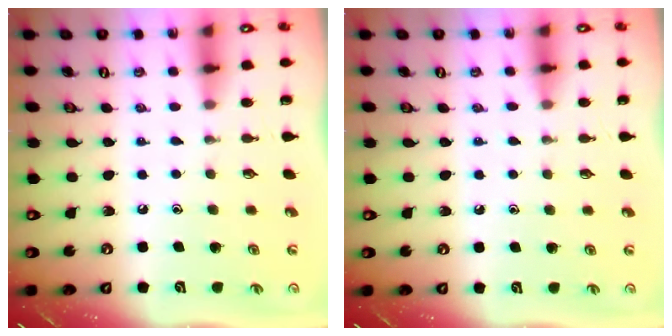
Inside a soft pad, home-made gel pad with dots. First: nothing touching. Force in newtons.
{"total": 3.9, "press": 3.9, "slide": 0.5}